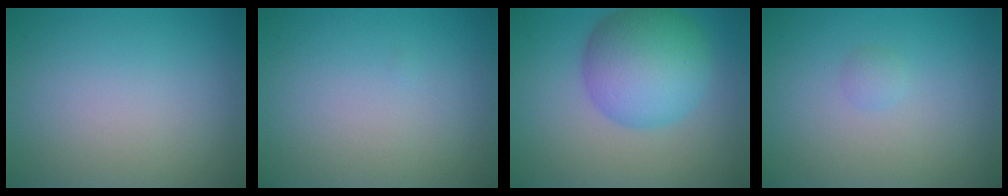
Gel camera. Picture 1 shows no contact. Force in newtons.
{"total": 0.0}
{"total": 7.8, "press": 7.8, "slide": 0.1}
{"total": 0.7, "press": 0.7, "slide": 0.0}